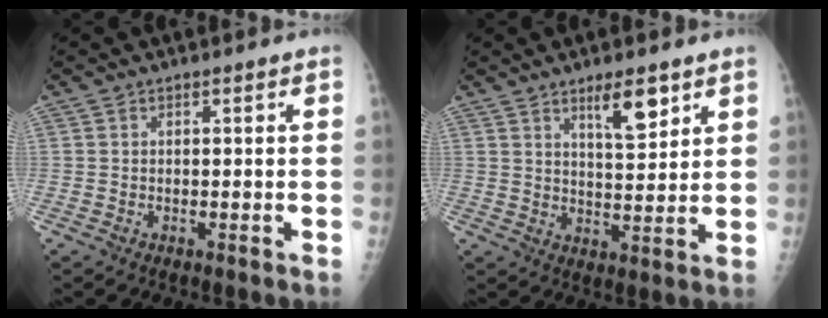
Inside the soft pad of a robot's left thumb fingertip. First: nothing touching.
{"total": 7.7, "force": [4.7, 2.3, 5.7], "torque": [-0.078, -0.034, 0.077]}